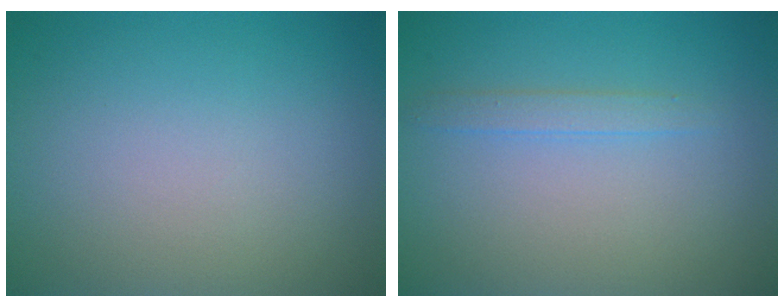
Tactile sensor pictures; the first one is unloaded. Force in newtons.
{"total": 1.3, "press": 1.3, "slide": 0.0}